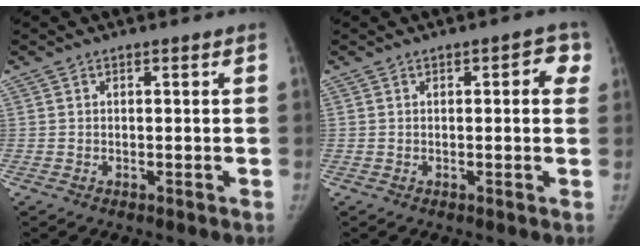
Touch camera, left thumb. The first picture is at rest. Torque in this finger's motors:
{"motor_torque": [-0.14, 0.20, 0.16, 0.31, -0.01]}